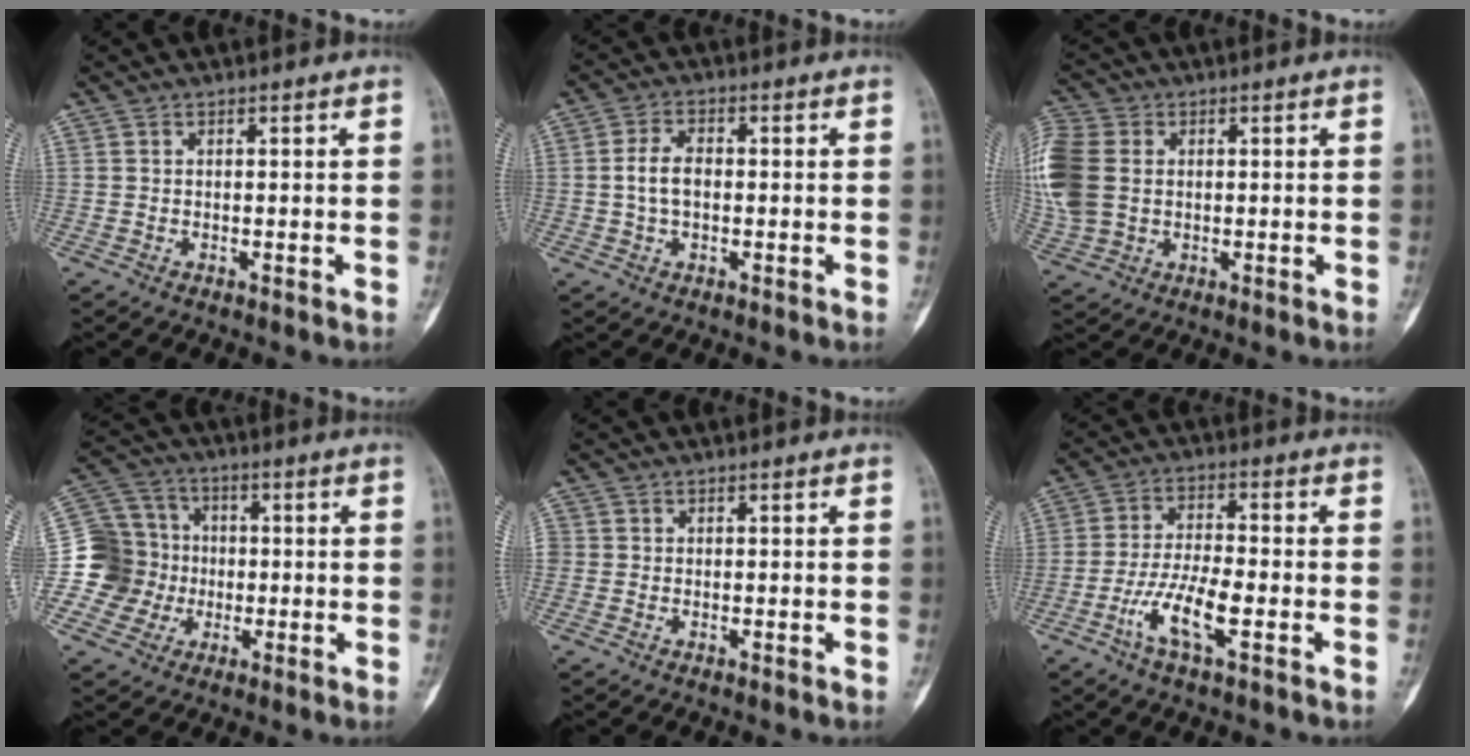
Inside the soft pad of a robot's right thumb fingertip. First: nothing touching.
{"total": 4.8, "force": [-0.3, 2.9, 3.8], "torque": [-0.075, 0.013, -0.011]}
{"total": 14.9, "force": [1.6, 11.6, 9.3], "torque": [-0.244, 0.009, 0.034]}
{"total": 12.0, "force": [-2.1, 11.6, 2.0], "torque": [0.001, 0.048, -0.038]}
{"total": 1.4, "force": [-0.1, 1.4, 0.3], "torque": [0.010, 0.005, -0.006]}
{"total": 9.0, "force": [-3.6, 2.6, 7.9], "torque": [-0.164, 0.016, -0.069]}